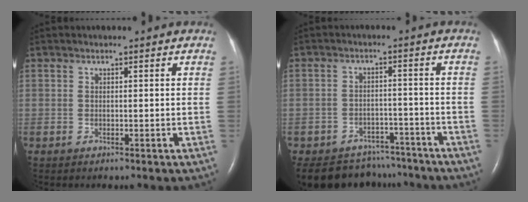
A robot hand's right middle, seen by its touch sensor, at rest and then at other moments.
{"total": 12.3, "force": [-10.9, 5.3, 1.7], "torque": [-0.036, 0.012, -0.143]}